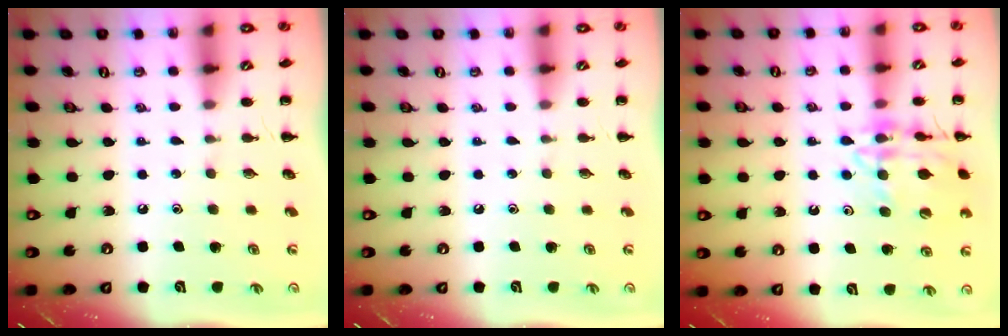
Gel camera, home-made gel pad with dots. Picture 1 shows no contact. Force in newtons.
{"total": 0.0}
{"total": 13.9, "press": 13.8, "slide": 1.9}